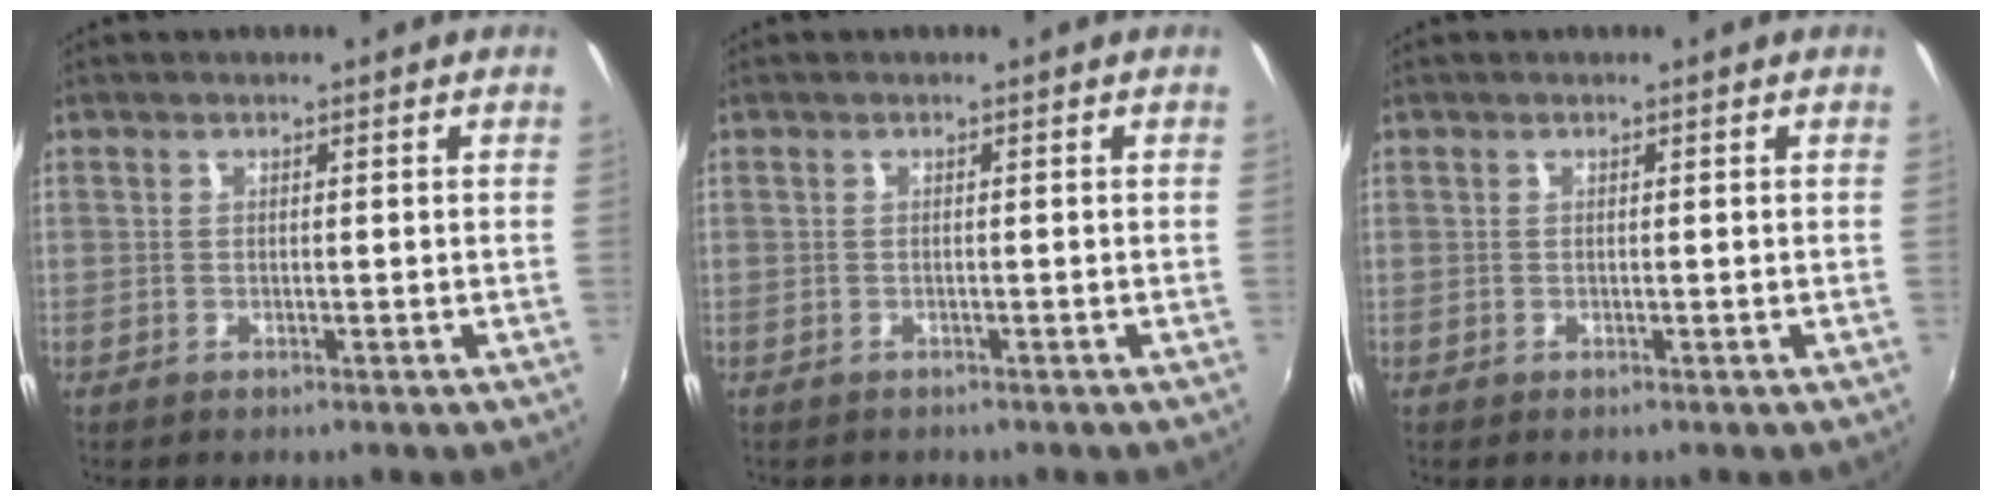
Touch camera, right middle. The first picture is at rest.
{"total": 0.7, "force": [-0.6, 0.4, 0.0], "torque": [-0.003, -0.002, -0.008]}
{"total": 0.0}